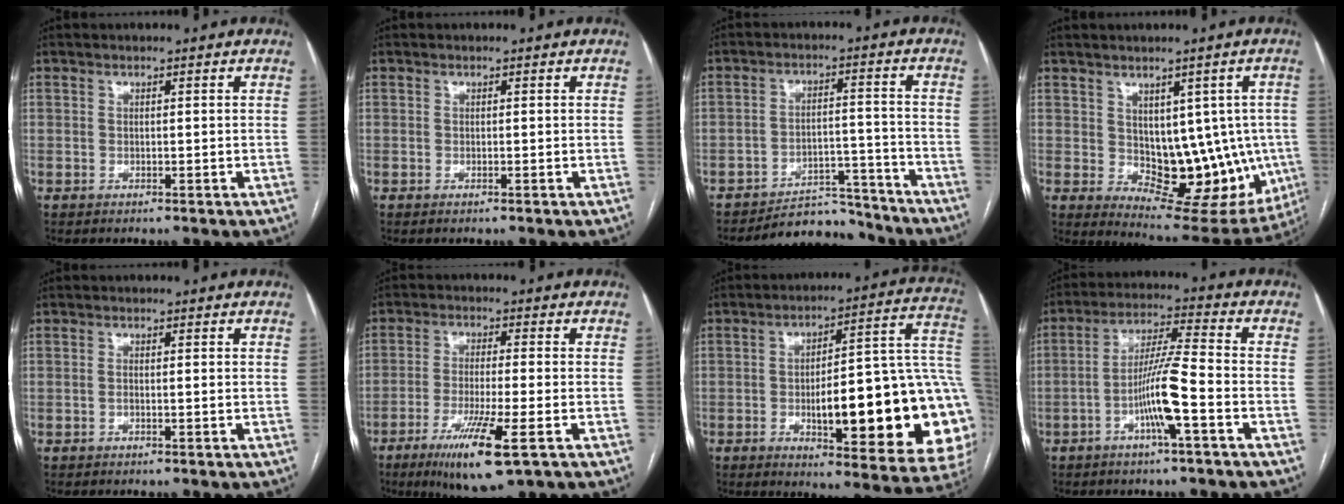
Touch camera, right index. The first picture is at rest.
{"total": 0.0}
{"total": 8.6, "force": [-8.3, 2.1, -0.1], "torque": [0.017, 0.032, -0.127]}
{"total": 13.8, "force": [-0.5, 8.1, 11.2], "torque": [-0.119, 0.005, 0.020]}
{"total": 0.7, "force": [-0.2, 0.0, 0.7], "torque": [-0.012, 0.000, -0.002]}
{"total": 11.1, "force": [-5.6, 0.7, 9.5], "torque": [-0.176, -0.031, -0.091]}
{"total": 27.5, "force": [-4.1, 5.7, 26.6], "torque": [-0.261, 0.018, -0.049]}
{"total": 9.0, "force": [-3.4, -0.2, 8.4], "torque": [-0.163, 0.007, -0.064]}